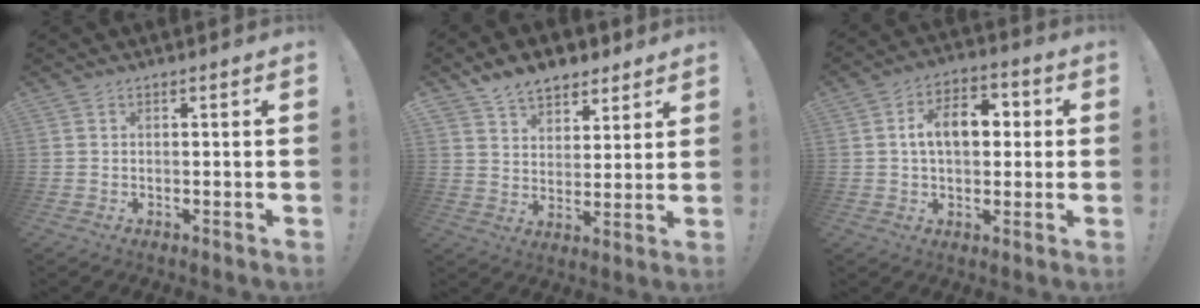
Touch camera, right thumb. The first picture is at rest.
{"total": 9.6, "force": [7.3, 5.6, 2.7], "torque": [-0.051, -0.041, 0.143]}
{"total": 11.5, "force": [1.5, 7.1, 8.9], "torque": [-0.131, 0.014, 0.027]}